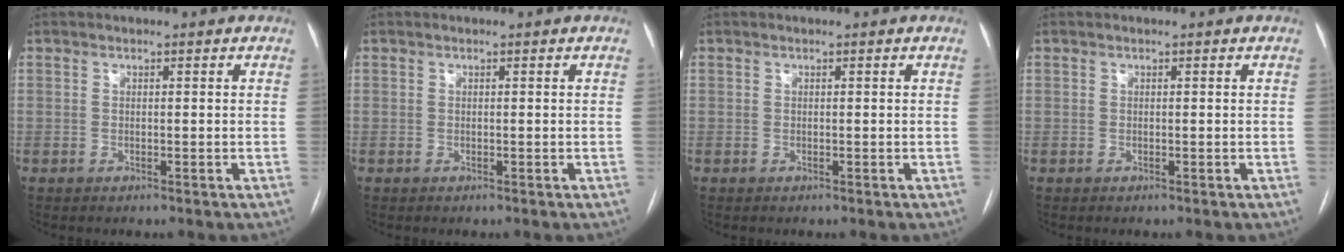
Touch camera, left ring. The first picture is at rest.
{"total": 0.0}
{"total": 0.0}
{"total": 0.0}